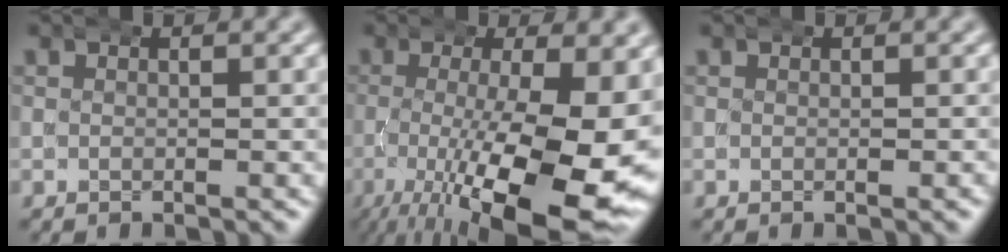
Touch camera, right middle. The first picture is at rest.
{"total": 11.3, "force": [-3.0, 3.5, 10.3], "torque": [-0.174, -0.032, -0.022]}
{"total": 0.0}